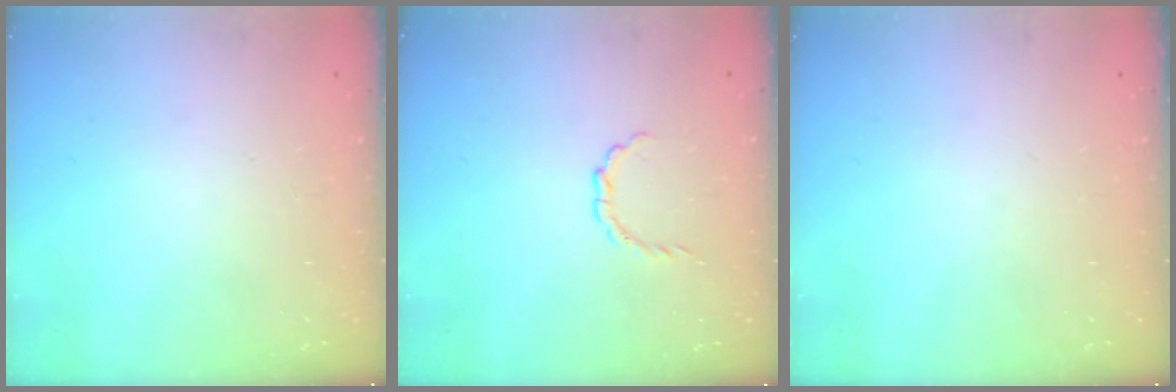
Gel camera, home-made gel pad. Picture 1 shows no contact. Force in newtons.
{"total": 3.1, "press": 3.1, "slide": 0.5}
{"total": 0.0}